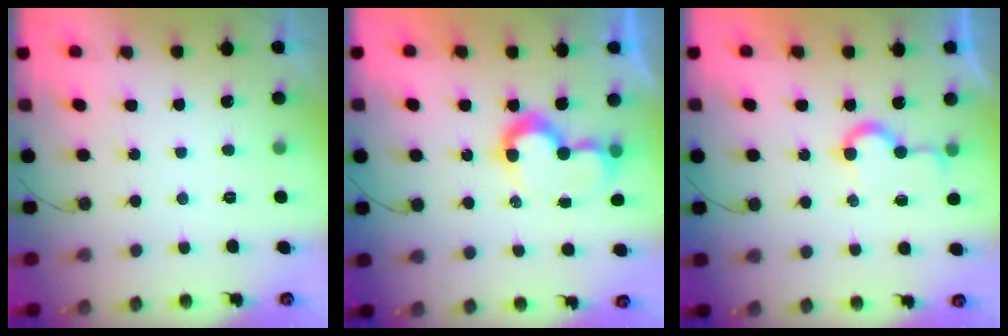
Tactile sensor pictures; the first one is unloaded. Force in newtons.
{"total": 8.3, "press": 8.3, "slide": 0.1}
{"total": 5.8, "press": 5.8, "slide": 0.6}